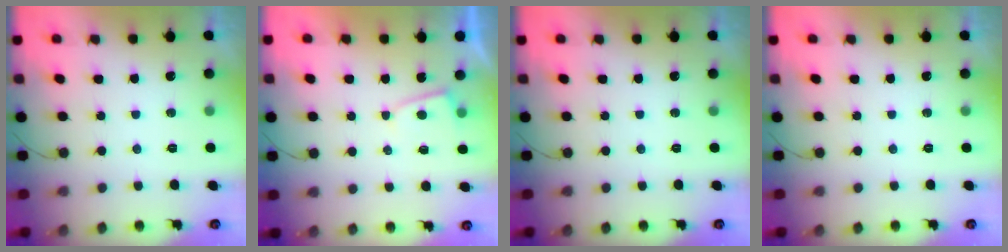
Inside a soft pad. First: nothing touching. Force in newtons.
{"total": 2.3, "press": 2.3, "slide": 0.3}
{"total": 0.0}
{"total": 0.0}